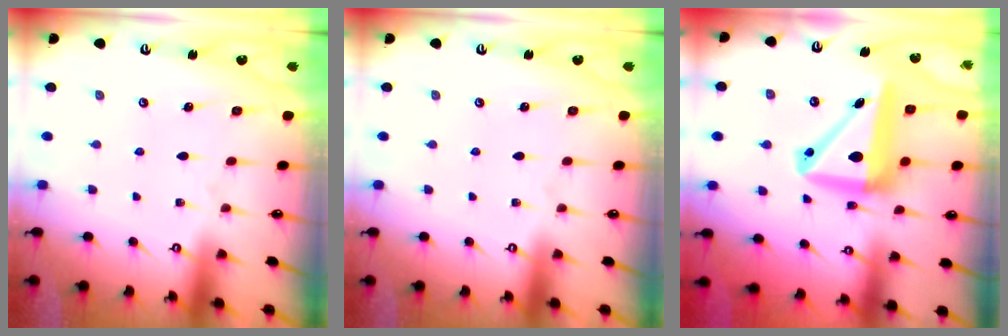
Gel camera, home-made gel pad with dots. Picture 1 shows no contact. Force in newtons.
{"total": 0.0}
{"total": 13.3, "press": 13.0, "slide": 2.5}